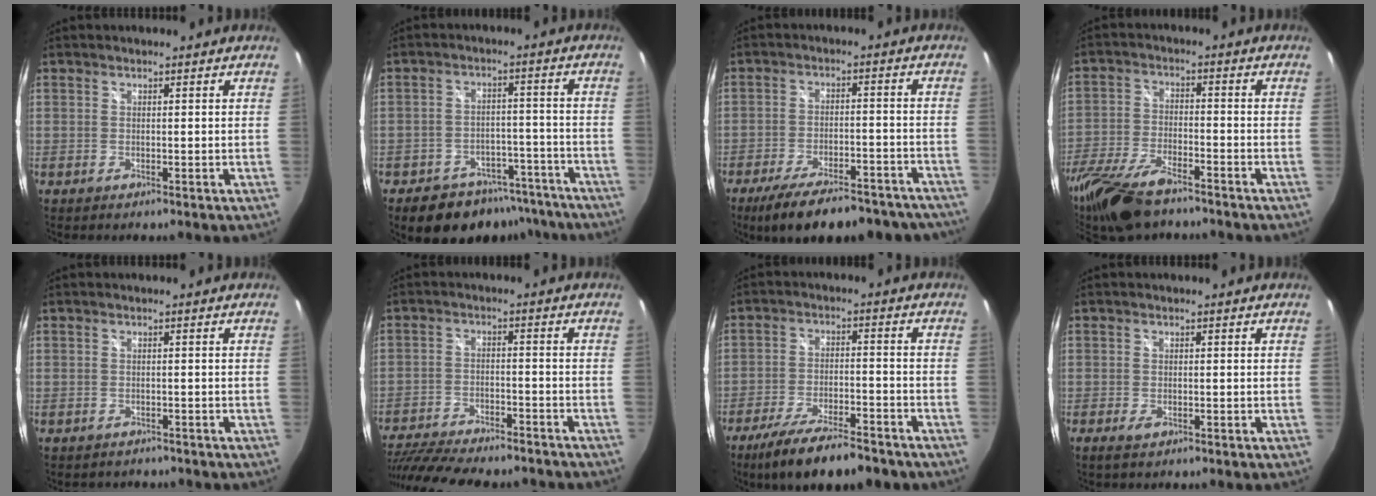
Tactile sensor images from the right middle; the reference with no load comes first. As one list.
[{"total": 14.1, "force": [-10.8, 7.6, 4.8], "torque": [-0.102, 0.019, -0.130]}, {"total": 21.1, "force": [-17.5, 6.6, 9.8], "torque": [-0.176, -0.013, -0.231]}, {"total": 16.3, "force": [-12.4, 5.4, 9.1], "torque": [-0.210, -0.033, -0.233]}, {"total": 2.4, "force": [-2.0, 1.2, 0.5], "torque": [-0.016, -0.009, -0.027]}, {"total": 21.0, "force": [-17.7, 5.7, 9.8], "torque": [-0.209, -0.034, -0.267]}, {"total": 15.0, "force": [-11.7, 3.9, 8.5], "torque": [-0.171, -0.029, -0.188]}, {"total": 1.9, "force": [-1.2, 0.9, 1.3], "torque": [-0.027, -0.005, -0.022]}]